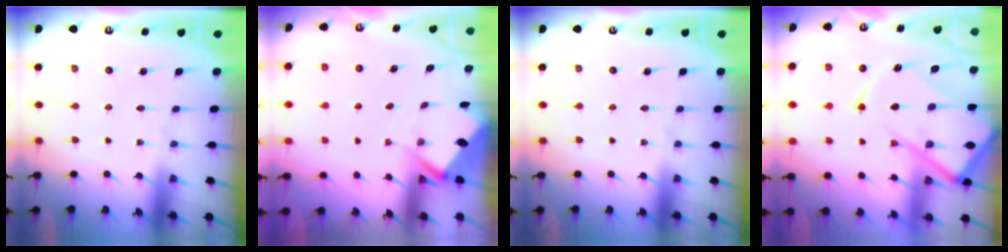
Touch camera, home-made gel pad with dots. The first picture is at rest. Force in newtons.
{"total": 2.9, "press": 2.8, "slide": 0.4}
{"total": 0.0}
{"total": 18.5, "press": 18.3, "slide": 2.1}